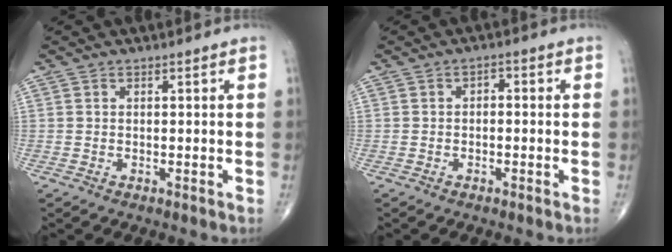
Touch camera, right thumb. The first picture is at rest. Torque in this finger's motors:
{"motor_torque": [0.00, -0.23, 0.34, 0.02, 0.00]}